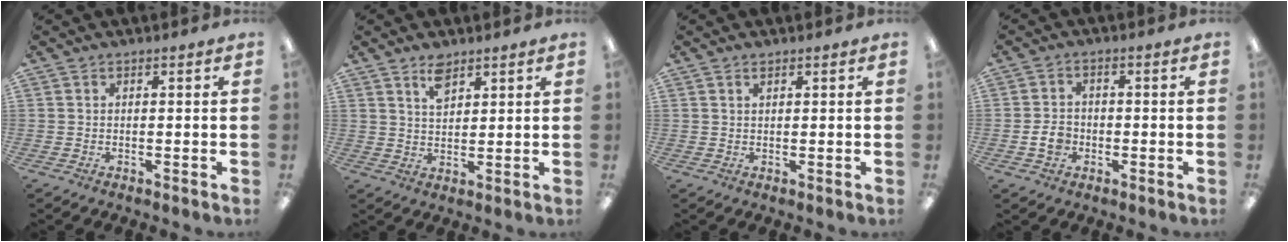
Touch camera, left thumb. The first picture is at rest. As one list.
[{"total": 5.0, "force": [3.5, 2.5, 2.6], "torque": [-0.043, -0.009, 0.062]}, {"total": 0.9, "force": [0.7, 0.5, 0.5], "torque": [-0.011, 0.000, 0.012]}, {"total": 4.4, "force": [-1.3, 3.3, 2.4], "torque": [-0.046, 0.007, -0.025]}]